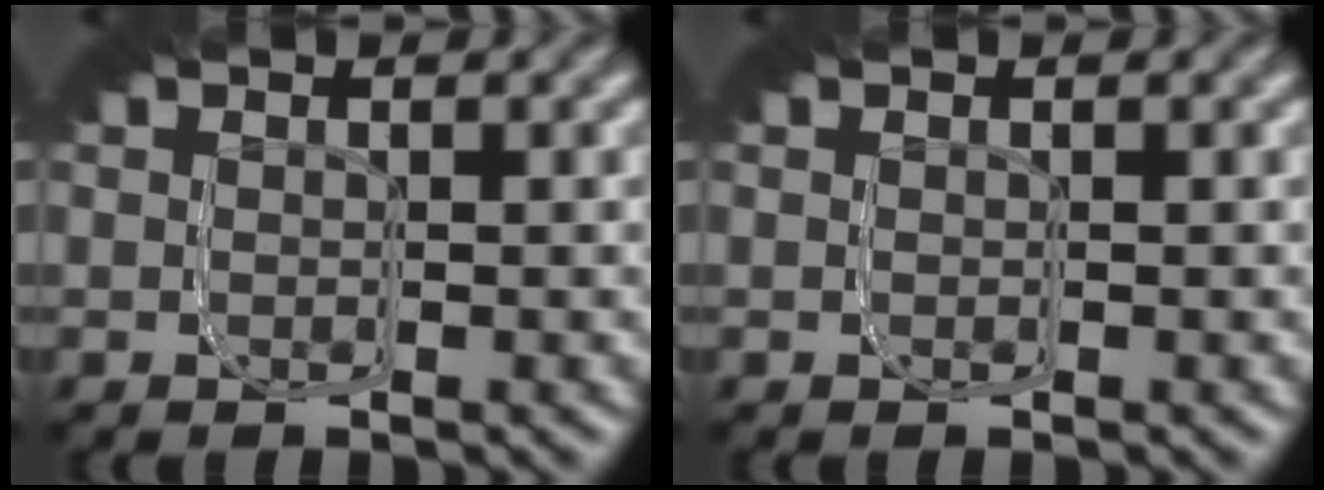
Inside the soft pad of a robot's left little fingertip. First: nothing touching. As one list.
[{"total": 0.0}]